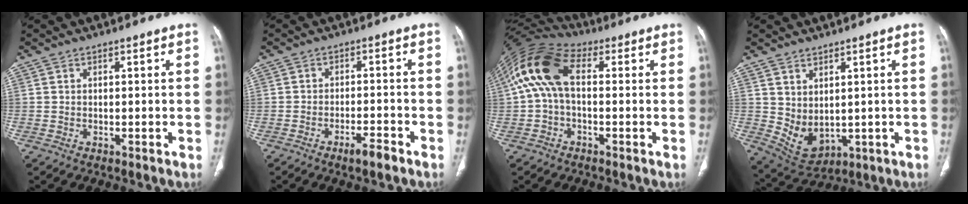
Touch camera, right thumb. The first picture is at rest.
{"total": 4.2, "force": [-2.8, 0.9, 2.9], "torque": [-0.052, 0.015, -0.047]}
{"total": 12.7, "force": [1.4, 7.4, 10.2], "torque": [-0.211, 0.038, 0.012]}
{"total": 6.7, "force": [1.1, 4.1, 5.1], "torque": [-0.080, -0.016, 0.050]}